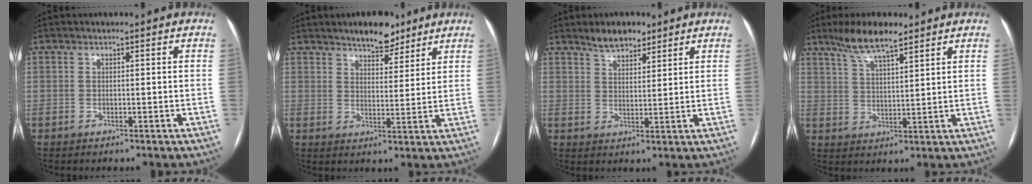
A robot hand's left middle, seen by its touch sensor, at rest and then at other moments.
{"total": 6.6, "force": [5.2, 2.7, 3.1], "torque": [-0.041, 0.004, 0.083]}
{"total": 4.8, "force": [3.9, 2.0, 2.1], "torque": [-0.039, 0.006, 0.070]}
{"total": 7.8, "force": [5.9, 1.3, 4.9], "torque": [-0.097, 0.010, 0.109]}